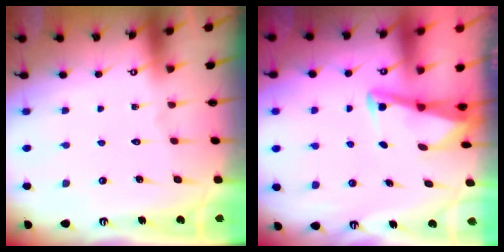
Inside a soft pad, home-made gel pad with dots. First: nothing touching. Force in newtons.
{"total": 3.0, "press": 3.0, "slide": 0.5}